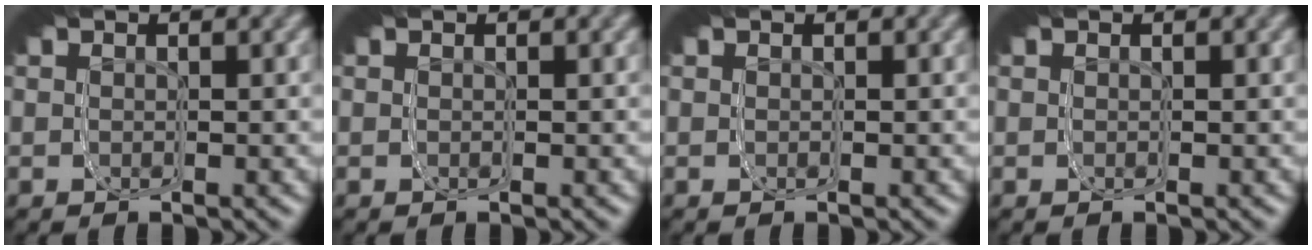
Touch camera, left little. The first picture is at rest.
{"total": 0.0}
{"total": 0.0}
{"total": 0.0}